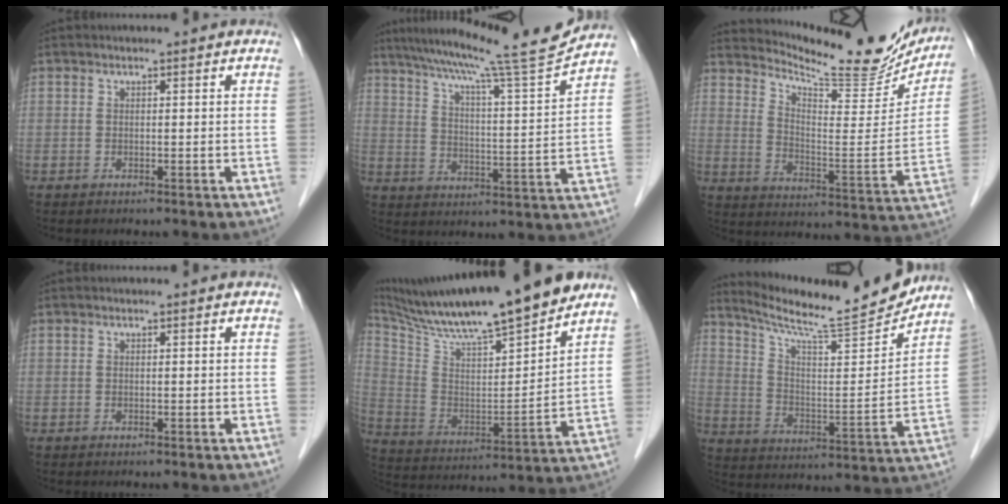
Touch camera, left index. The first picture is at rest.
{"total": 16.3, "force": [14.7, -1.9, 6.9], "torque": [-0.119, -0.032, 0.211]}
{"total": 19.2, "force": [17.9, 3.4, 6.3], "torque": [-0.101, -0.055, 0.240]}
{"total": 0.0}
{"total": 21.6, "force": [18.3, 1.2, 11.3], "torque": [-0.197, -0.005, 0.302]}
{"total": 17.4, "force": [16.0, 0.2, 6.7], "torque": [-0.116, -0.035, 0.244]}